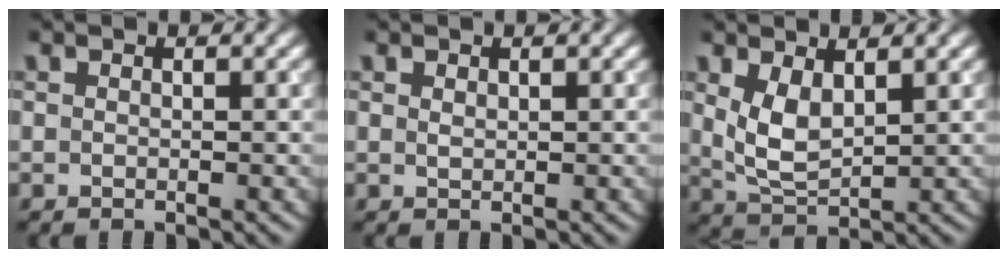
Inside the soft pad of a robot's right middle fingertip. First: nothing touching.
{"total": 0.6, "force": [0.3, 0.4, 0.3], "torque": [-0.008, -0.001, 0.008]}
{"total": 3.7, "force": [1.2, 1.9, 2.9], "torque": [-0.070, -0.004, 0.030]}